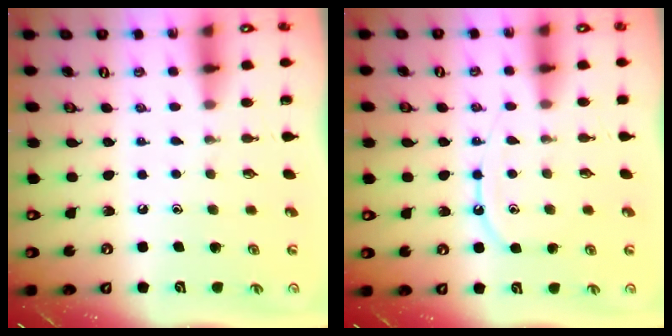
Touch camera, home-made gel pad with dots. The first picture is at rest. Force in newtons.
{"total": 8.5, "press": 8.5, "slide": 0.8}